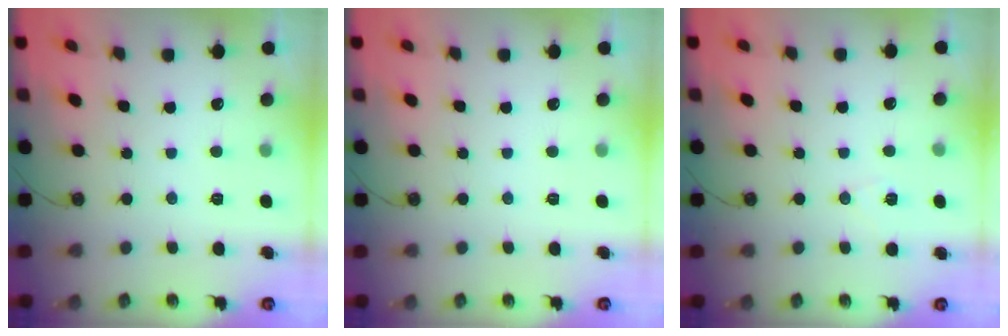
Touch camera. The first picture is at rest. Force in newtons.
{"total": 0.0}
{"total": 6.9, "press": 6.6, "slide": 1.9}